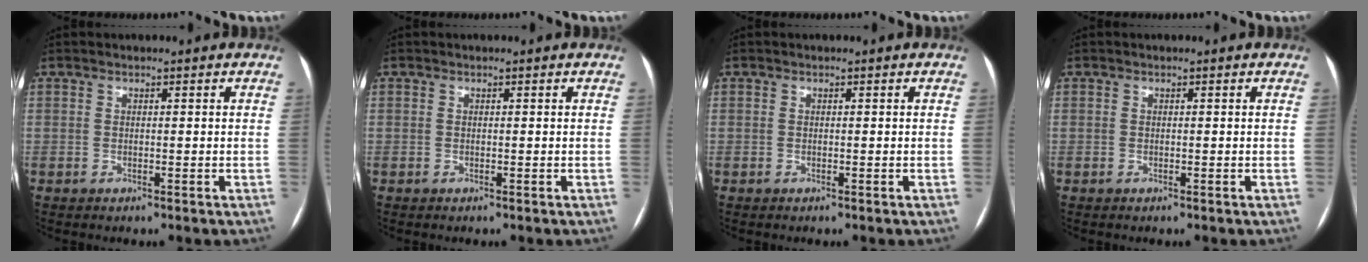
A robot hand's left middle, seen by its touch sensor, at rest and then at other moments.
{"total": 0.0}
{"total": 0.0}
{"total": 0.0}